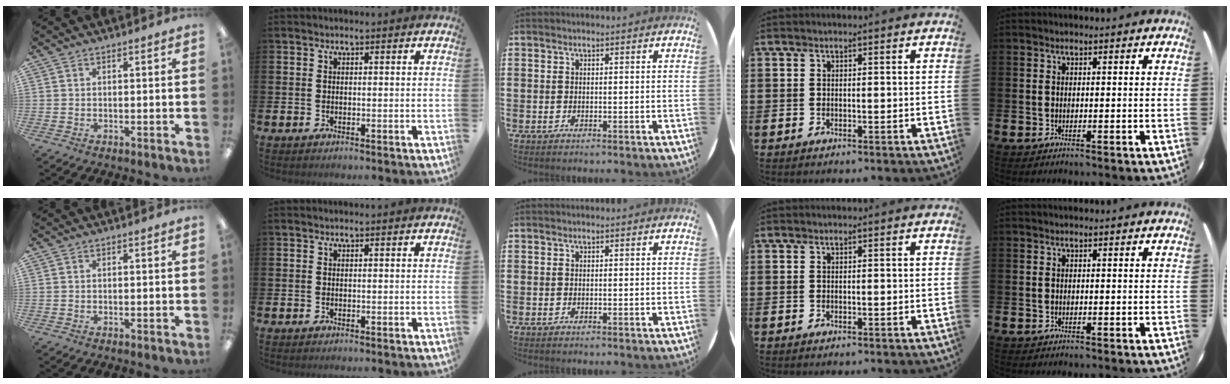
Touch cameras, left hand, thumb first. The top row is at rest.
{}